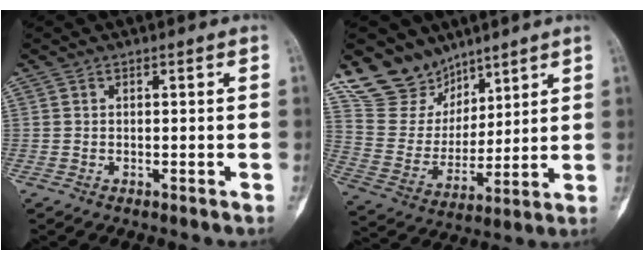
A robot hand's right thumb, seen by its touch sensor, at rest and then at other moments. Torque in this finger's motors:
{"motor_torque": [0.11, 1.36, 0.07, 0.15, 0.00]}